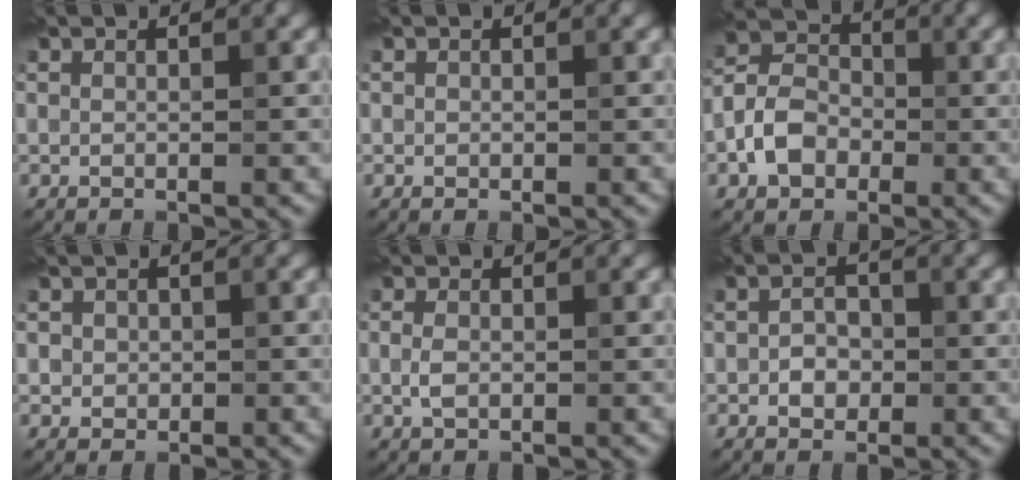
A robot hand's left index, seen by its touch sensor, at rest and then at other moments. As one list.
[{"total": 0.0}, {"total": 4.4, "force": [-1.9, 3.3, 2.2], "torque": [-0.039, 0.004, -0.043]}, {"total": 1.6, "force": [0.1, 1.5, 0.6], "torque": [-0.006, -0.002, 0.000]}, {"total": 1.3, "force": [-0.3, 0.9, 0.9], "torque": [-0.021, -0.003, -0.007]}, {"total": 2.3, "force": [-0.6, 1.8, 1.3], "torque": [-0.021, 0.000, -0.016]}]